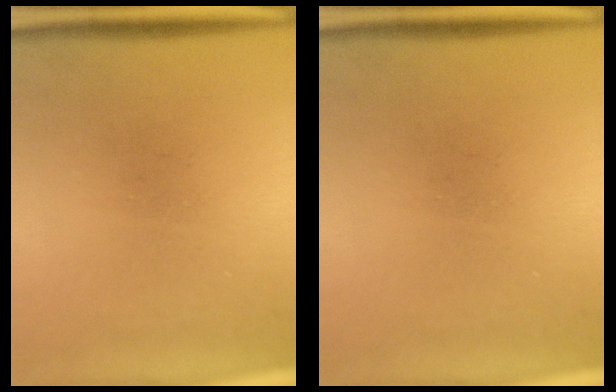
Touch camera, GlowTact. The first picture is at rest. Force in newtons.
{"total": 0.0}